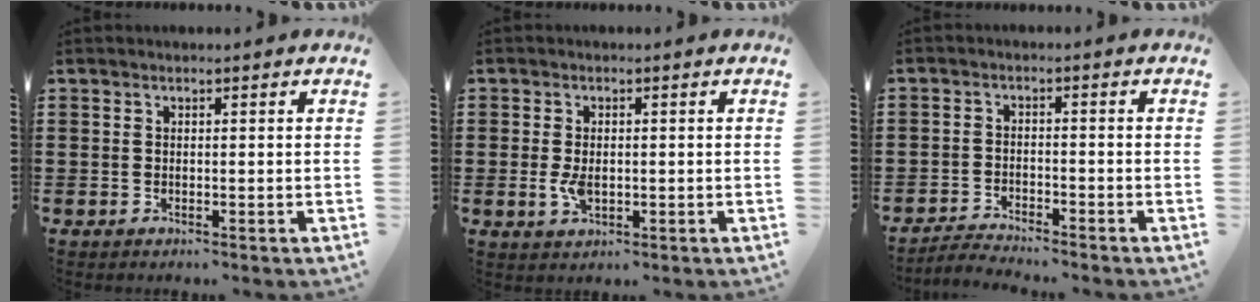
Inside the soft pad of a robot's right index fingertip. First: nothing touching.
{"total": 3.1, "force": [-0.3, 1.5, 2.6], "torque": [-0.065, -0.006, -0.009]}
{"total": 2.7, "force": [-2.7, 0.0, -0.1], "torque": [-0.003, 0.001, -0.057]}